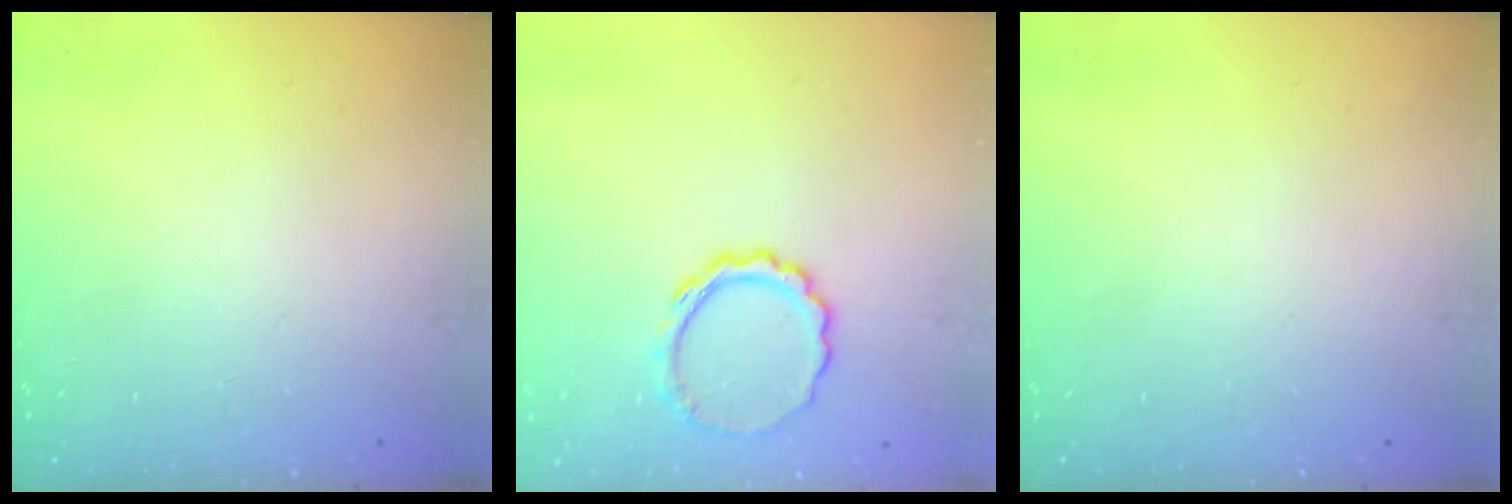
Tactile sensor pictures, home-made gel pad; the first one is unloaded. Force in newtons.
{"total": 7.6, "press": 7.6, "slide": 0.7}
{"total": 0.0}